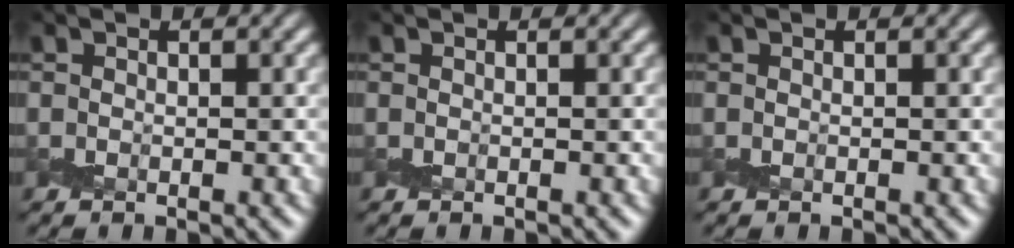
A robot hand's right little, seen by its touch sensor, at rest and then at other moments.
{"total": 0.0}
{"total": 0.0}